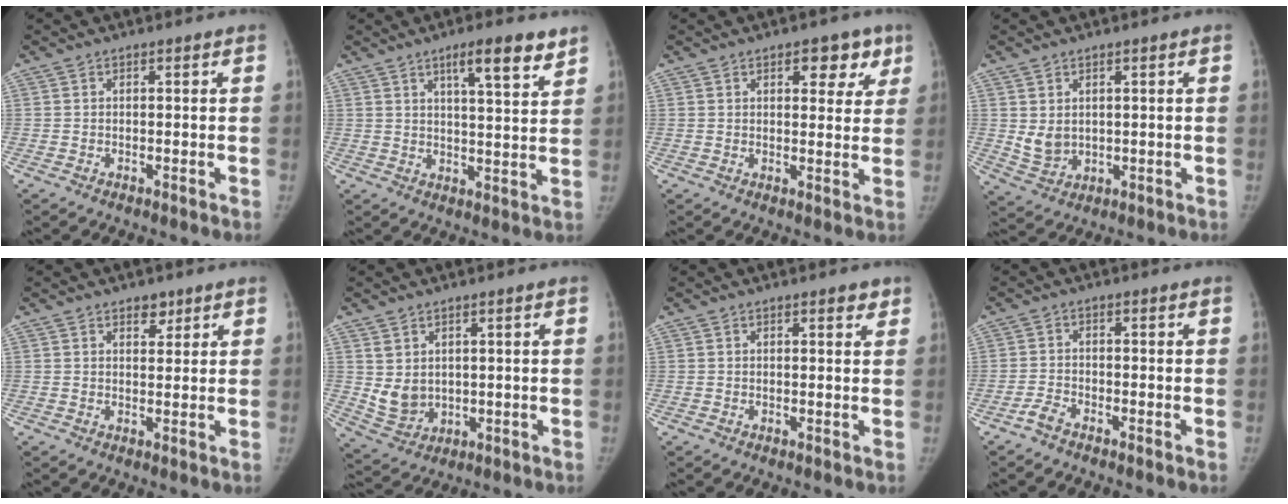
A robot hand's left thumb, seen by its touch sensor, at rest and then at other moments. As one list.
[{"total": 8.6, "force": [5.5, 1.7, 6.4], "torque": [-0.086, -0.031, 0.084]}, {"total": 6.8, "force": [3.6, 3.8, 4.3], "torque": [-0.014, -0.012, 0.040]}, {"total": 4.2, "force": [0.8, 3.3, 2.5], "torque": [-0.034, -0.013, 0.030]}, {"total": 2.7, "force": [1.8, 1.6, 1.1], "torque": [0.003, -0.011, 0.028]}, {"total": 5.6, "force": [1.2, 4.5, 3.1], "torque": [-0.044, -0.016, 0.044]}, {"total": 1.7, "force": [1.2, 0.7, 1.0], "torque": [-0.004, -0.005, 0.012]}, {"total": 2.3, "force": [-2.0, 0.6, 1.0], "torque": [-0.025, 0.009, -0.042]}]